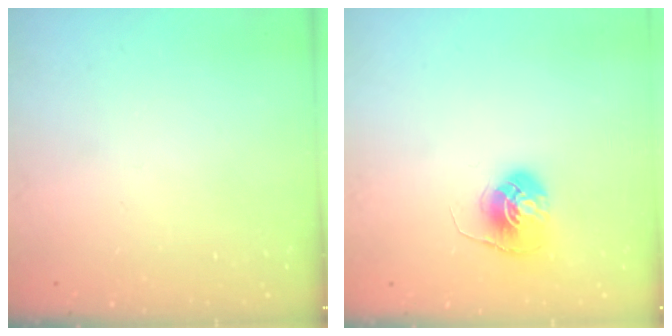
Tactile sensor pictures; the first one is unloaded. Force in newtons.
{"total": 6.1, "press": 6.1, "slide": 0.4}